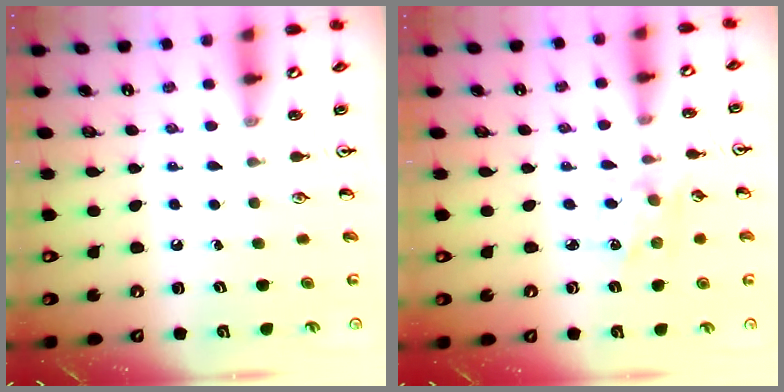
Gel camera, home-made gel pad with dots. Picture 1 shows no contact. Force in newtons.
{"total": 1.7, "press": 1.7, "slide": 0.3}